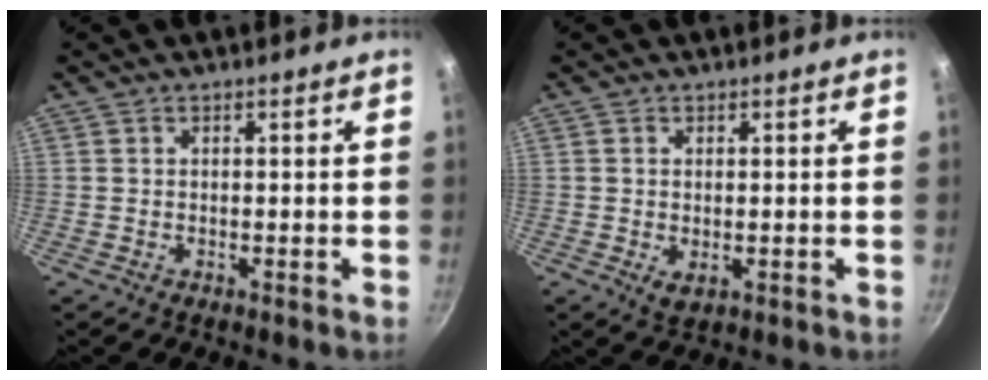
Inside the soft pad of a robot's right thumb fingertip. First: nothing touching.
{"total": 2.4, "force": [-0.2, 1.4, 1.9], "torque": [-0.031, -0.008, 0.000]}